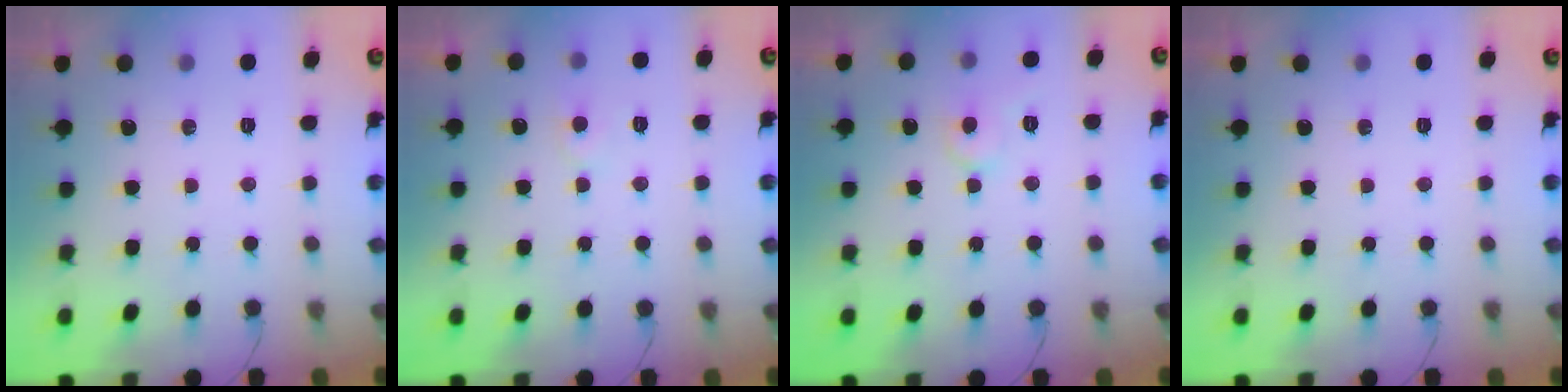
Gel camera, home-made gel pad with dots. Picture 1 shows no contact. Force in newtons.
{"total": 5.1, "press": 5.1, "slide": 0.4}
{"total": 5.8, "press": 5.8, "slide": 0.4}
{"total": 0.0}